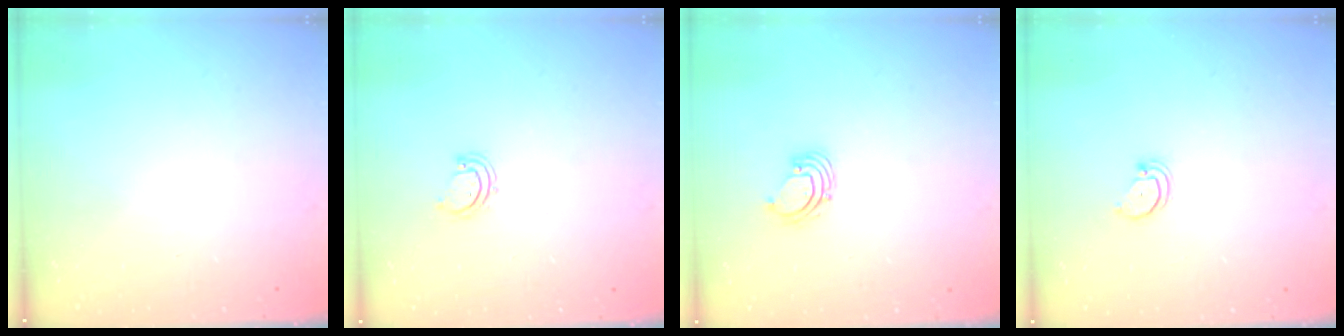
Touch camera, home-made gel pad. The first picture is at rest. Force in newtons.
{"total": 2.9, "press": 2.9, "slide": 0.3}
{"total": 2.3, "press": 2.3, "slide": 0.2}
{"total": 1.5, "press": 1.5, "slide": 0.2}